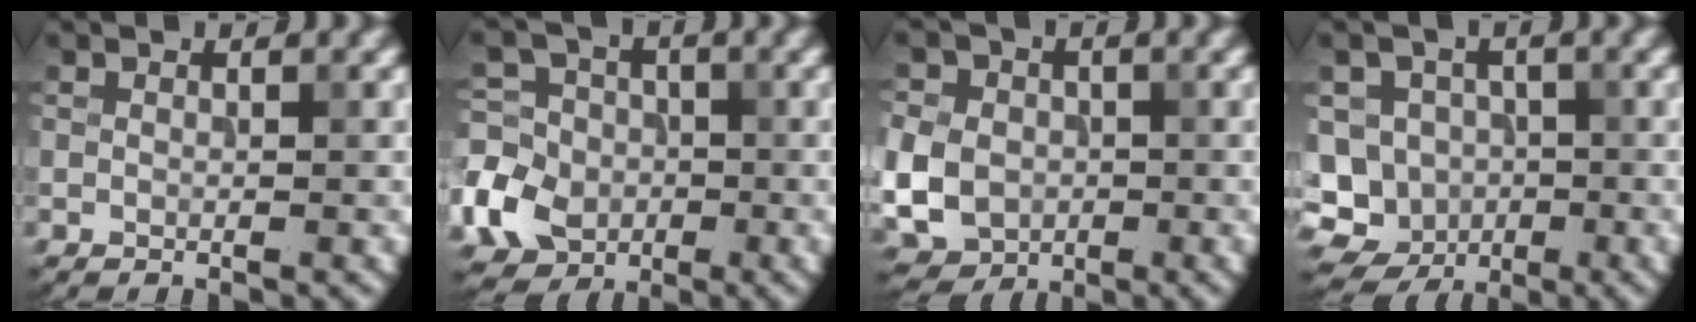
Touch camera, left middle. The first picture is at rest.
{"total": 6.5, "force": [-2.3, 5.5, 2.6], "torque": [-0.054, 0.002, -0.057]}
{"total": 6.8, "force": [-1.1, 5.7, 3.4], "torque": [-0.077, -0.008, -0.037]}
{"total": 10.0, "force": [-3.4, 9.1, 2.6], "torque": [-0.044, 0.008, -0.075]}